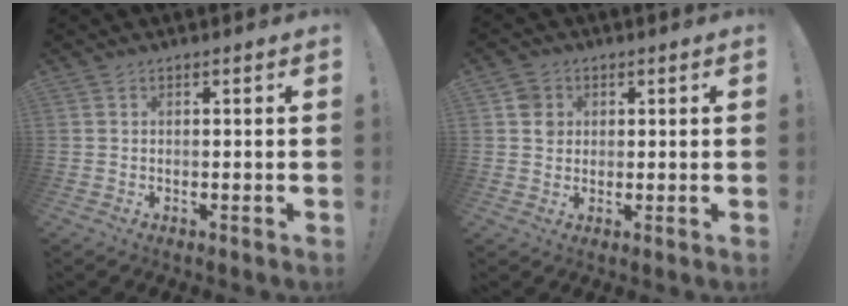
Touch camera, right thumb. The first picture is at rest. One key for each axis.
{"total": 4.5, "fx": 1.1, "fy": 4.1, "fz": 1.3, "tx": -0.016, "ty": 0.006, "tz": 0.020}